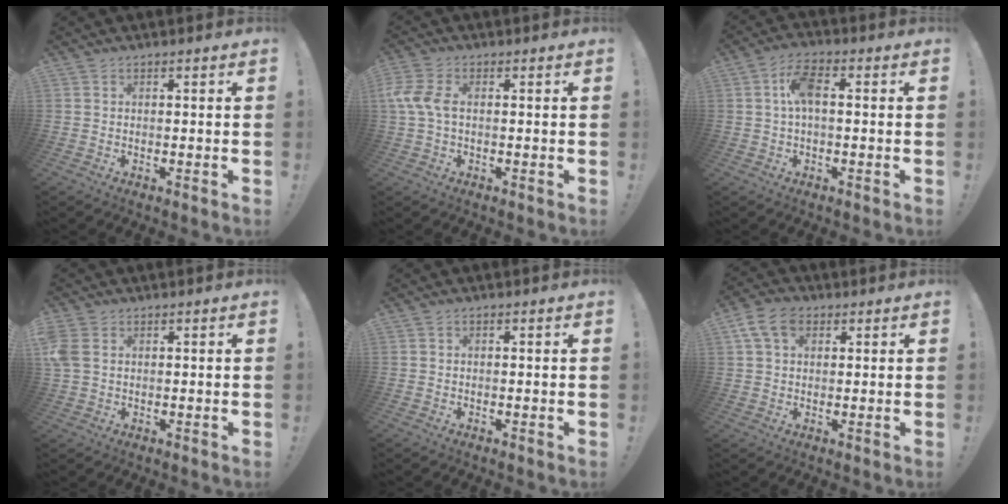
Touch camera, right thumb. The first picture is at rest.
{"total": 6.4, "force": [0.2, 3.6, 5.3], "torque": [-0.122, -0.001, 0.003]}
{"total": 7.4, "force": [0.5, 3.6, 6.4], "torque": [-0.117, 0.012, 0.009]}
{"total": 4.9, "force": [1.5, 3.5, 3.1], "torque": [-0.075, 0.001, 0.031]}
{"total": 0.0}
{"total": 9.2, "force": [3.9, 7.1, 4.4], "torque": [-0.065, -0.004, 0.078]}